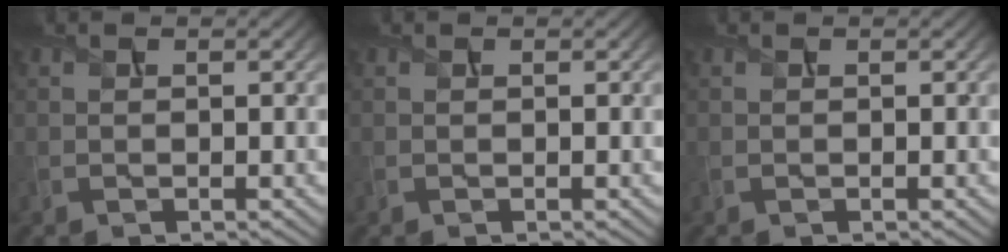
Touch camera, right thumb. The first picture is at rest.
{"total": 0.0}
{"total": 0.0}